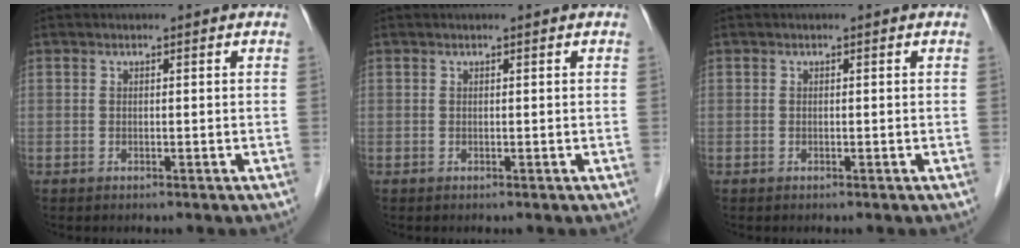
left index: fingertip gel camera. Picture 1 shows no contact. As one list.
[{"total": 0.0}, {"total": 0.0}]